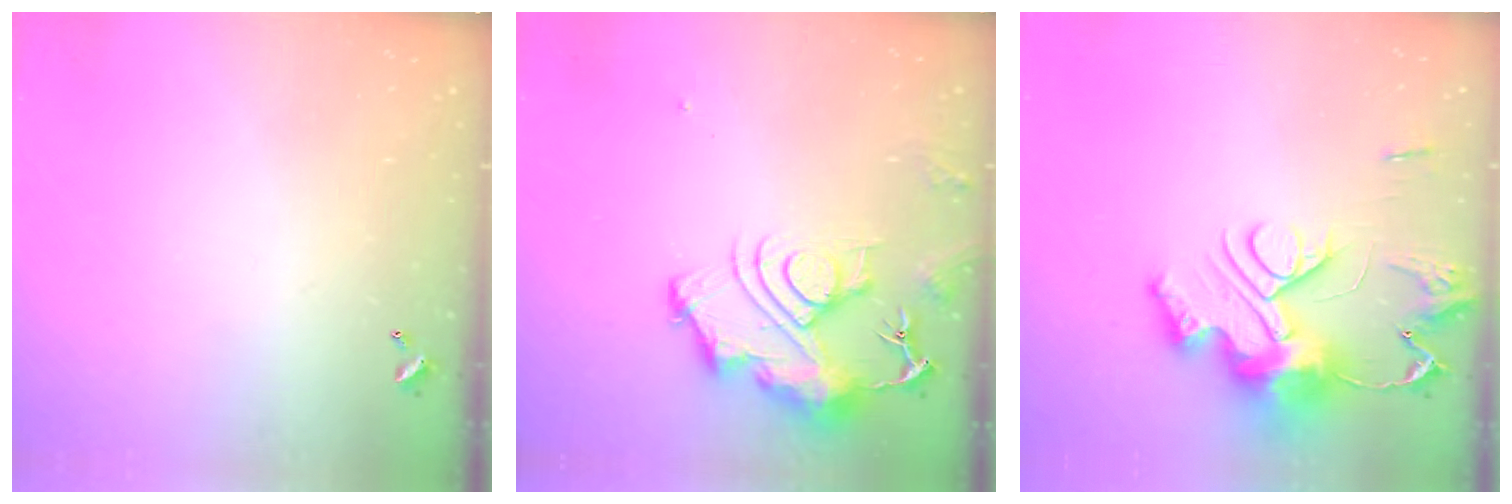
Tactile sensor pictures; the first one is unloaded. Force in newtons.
{"total": 12.2, "press": 12.1, "slide": 1.4}
{"total": 18.2, "press": 18.1, "slide": 0.9}